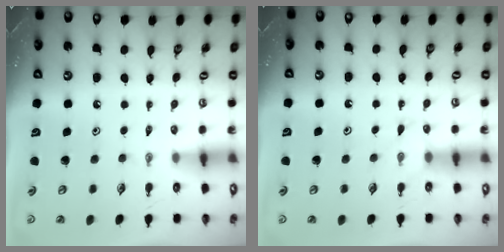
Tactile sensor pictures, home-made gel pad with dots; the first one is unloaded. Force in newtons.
{"total": 4.9, "press": 4.9, "slide": 0.6}